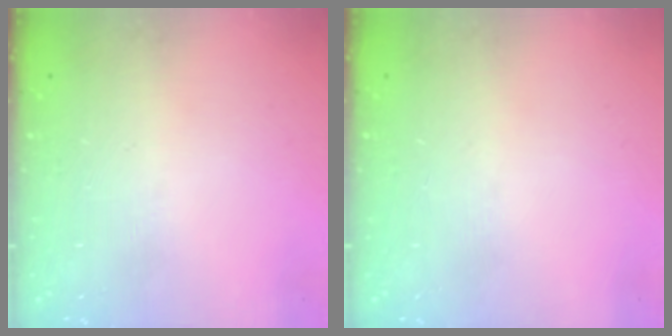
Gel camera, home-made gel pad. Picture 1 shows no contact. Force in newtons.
{"total": 0.0}